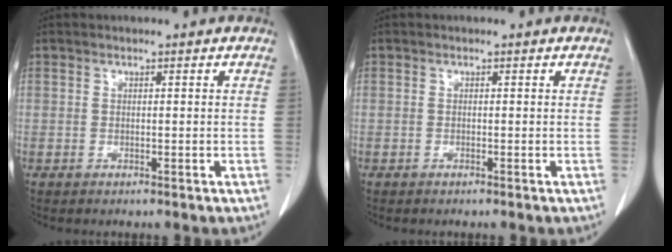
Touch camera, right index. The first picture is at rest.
{"total": 0.0}